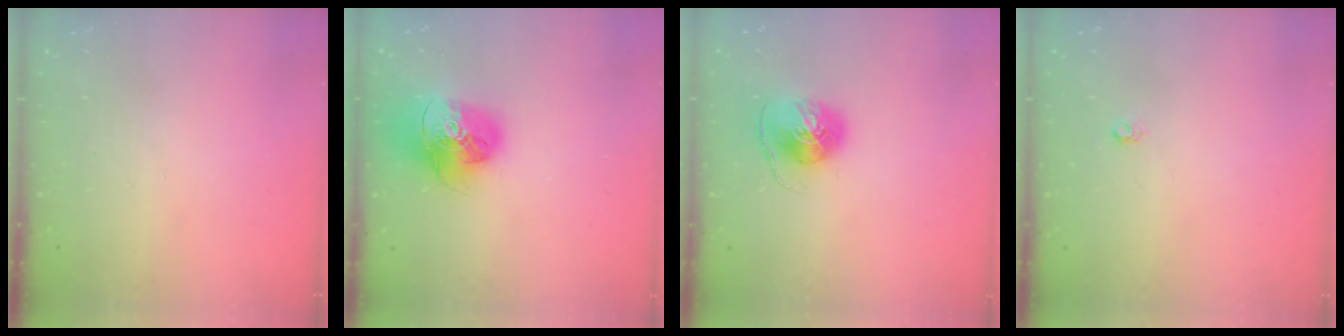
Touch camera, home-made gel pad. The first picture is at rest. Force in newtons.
{"total": 18.3, "press": 18.2, "slide": 2.0}
{"total": 8.4, "press": 8.3, "slide": 0.7}
{"total": 3.6, "press": 3.5, "slide": 0.8}